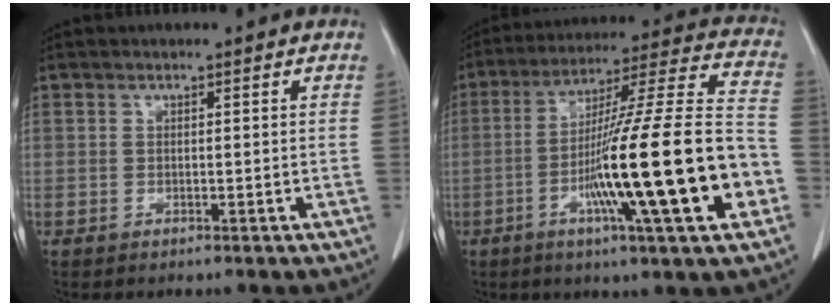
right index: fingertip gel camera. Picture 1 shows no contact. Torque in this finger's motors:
{"motor_torque": [1.42, -0.71, 0.97, 0.21]}